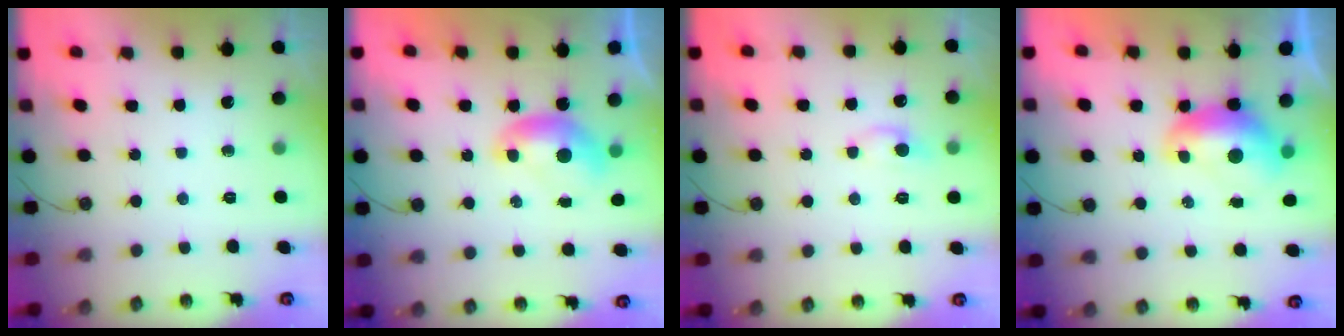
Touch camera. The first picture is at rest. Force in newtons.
{"total": 0.0}
{"total": 1.1, "press": 0.8, "slide": 0.6}
{"total": 1.6, "press": 1.4, "slide": 0.6}